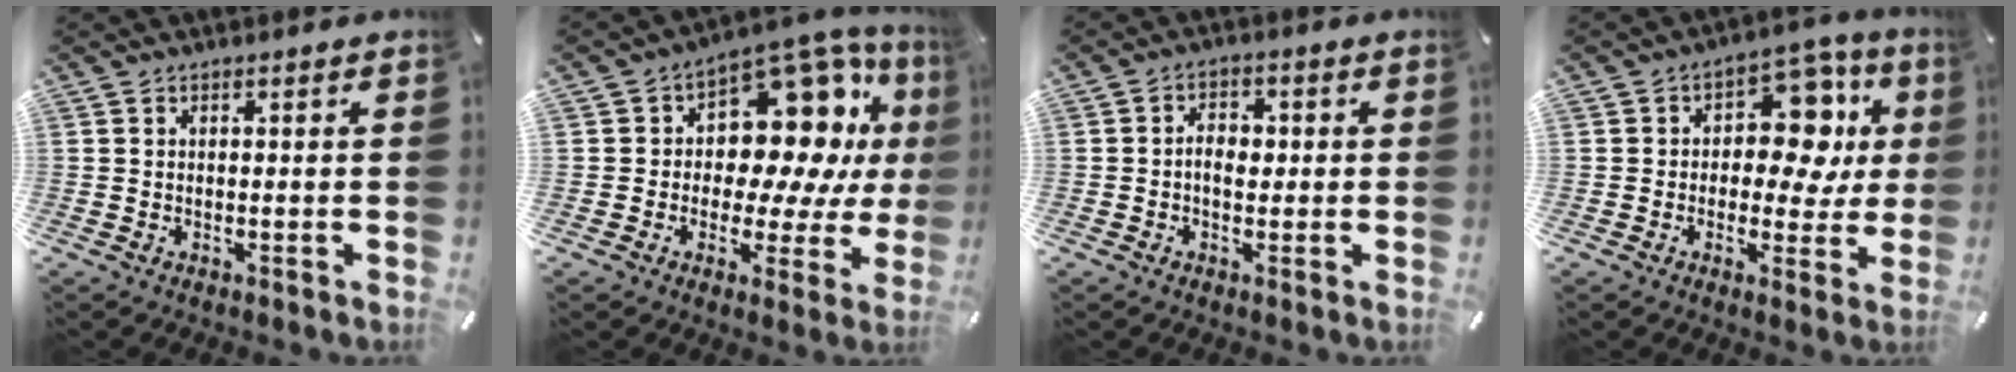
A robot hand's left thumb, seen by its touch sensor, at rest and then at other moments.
{"total": 16.9, "force": [5.7, 10.8, 11.7], "torque": [-0.168, -0.055, 0.094]}
{"total": 4.4, "force": [-0.4, 2.8, 3.4], "torque": [-0.055, 0.006, -0.010]}
{"total": 14.0, "force": [3.5, 9.4, 9.8], "torque": [-0.125, -0.021, 0.061]}